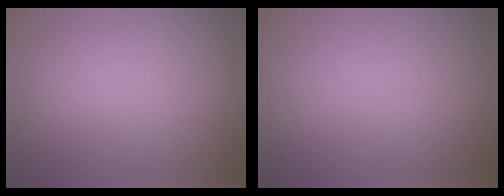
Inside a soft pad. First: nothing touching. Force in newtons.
{"total": 0.0}